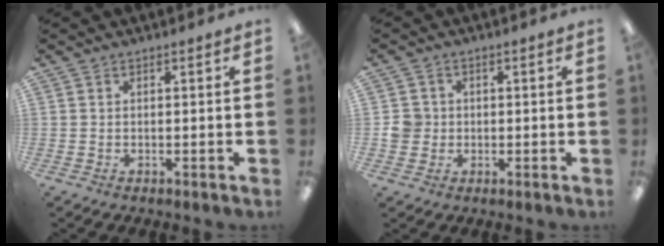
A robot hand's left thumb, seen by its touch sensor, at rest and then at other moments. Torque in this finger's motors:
{"motor_torque": [-0.03, 0.03, 0.06, -0.08, 0.00]}